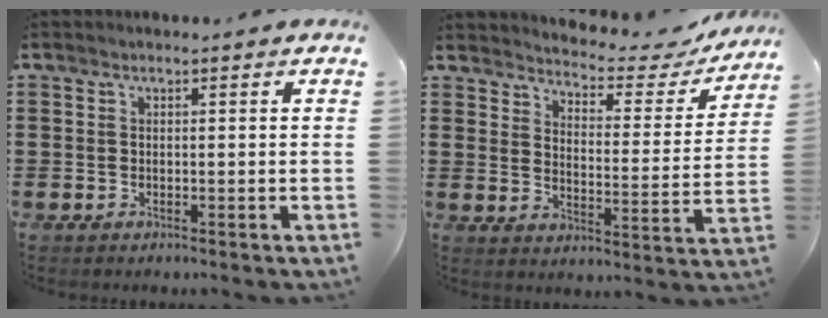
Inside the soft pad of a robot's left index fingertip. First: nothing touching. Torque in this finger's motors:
{"motor_torque": [1.67, -0.47, 0.66, 0.13]}